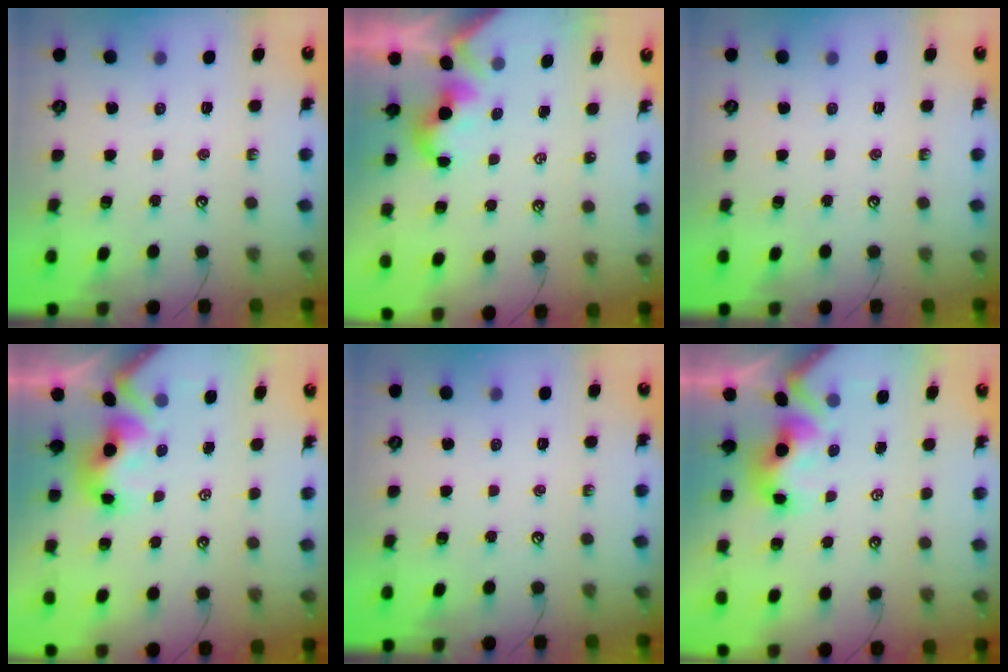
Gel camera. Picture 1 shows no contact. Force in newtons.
{"total": 1.7, "press": 1.6, "slide": 0.2}
{"total": 0.0}
{"total": 6.0, "press": 6.0, "slide": 1.1}
{"total": 0.0}
{"total": 6.0, "press": 6.0, "slide": 1.1}